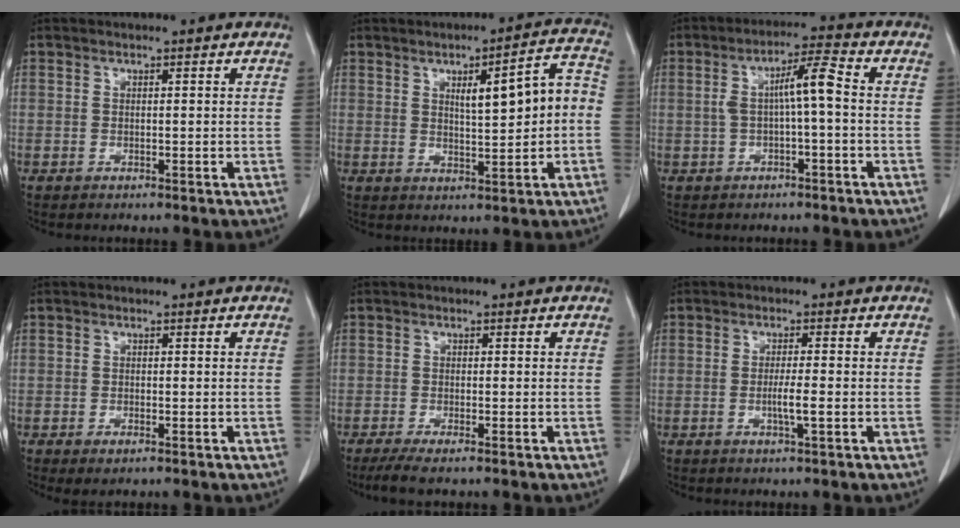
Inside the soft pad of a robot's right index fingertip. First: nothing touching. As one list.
[{"total": 8.7, "force": [0.5, 1.7, 8.5], "torque": [-0.119, 0.029, 0.012]}, {"total": 6.0, "force": [-0.1, 0.5, 6.0], "torque": [-0.103, 0.021, 0.000]}, {"total": 1.7, "force": [-0.9, 0.7, 1.3], "torque": [-0.020, -0.003, -0.006]}, {"total": 3.5, "force": [-2.6, 0.4, 2.4], "torque": [-0.043, -0.009, -0.047]}, {"total": 2.9, "force": [-0.8, -0.2, 2.8], "torque": [-0.053, -0.004, -0.014]}]